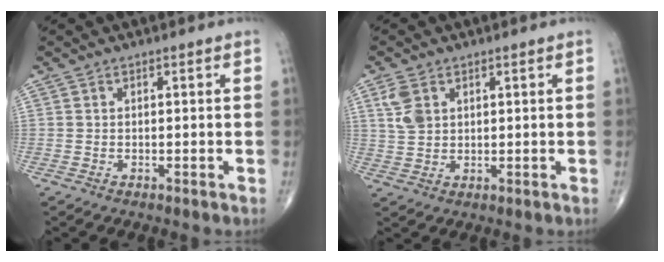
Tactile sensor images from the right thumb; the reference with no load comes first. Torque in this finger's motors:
{"motor_torque": [0.04, 0.02, 0.13, 0.17, 0.01]}